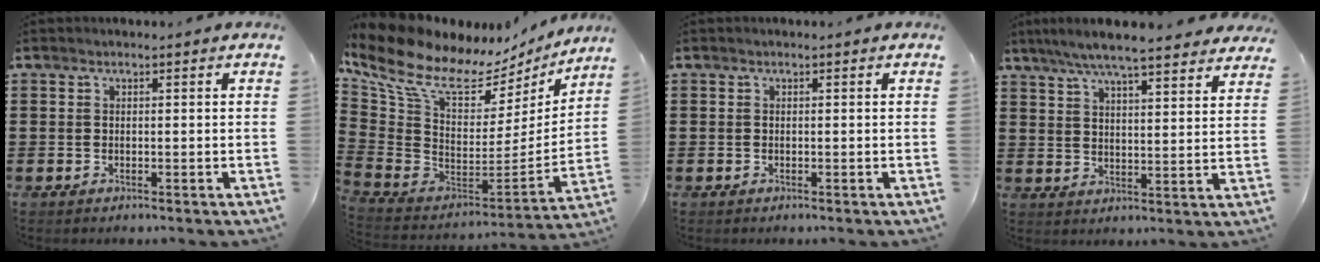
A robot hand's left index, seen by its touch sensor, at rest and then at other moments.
{"total": 11.0, "force": [7.1, 4.9, 6.8], "torque": [-0.169, -0.049, 0.120]}
{"total": 0.0}
{"total": 6.6, "force": [6.0, 0.2, 2.8], "torque": [-0.076, -0.024, 0.106]}